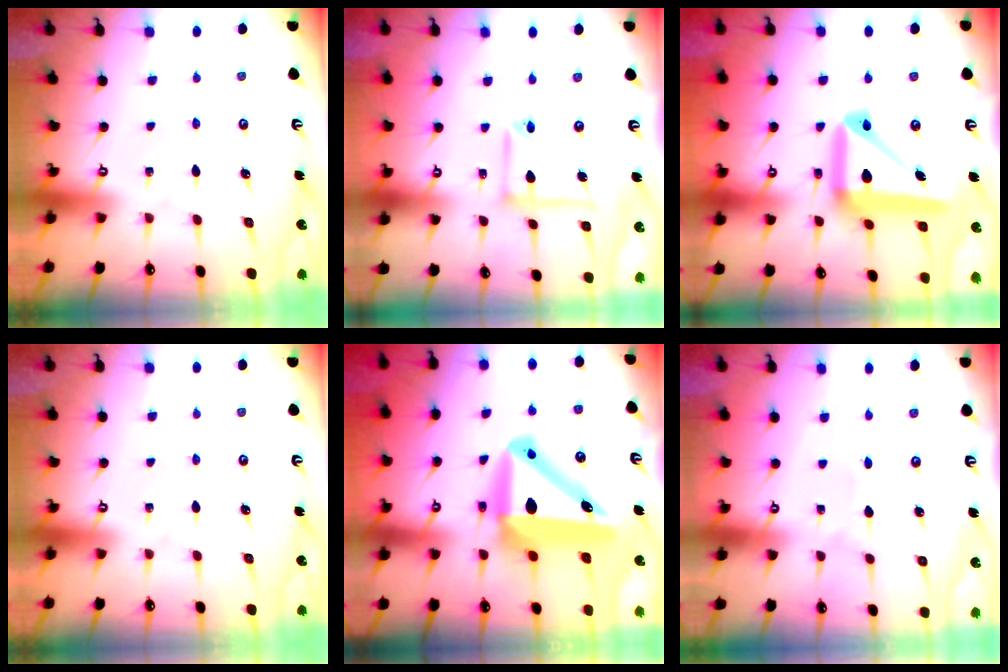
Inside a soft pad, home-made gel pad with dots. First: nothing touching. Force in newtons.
{"total": 9.0, "press": 9.0, "slide": 0.7}
{"total": 16.7, "press": 16.5, "slide": 2.5}
{"total": 0.0}
{"total": 15.6, "press": 14.9, "slide": 4.6}
{"total": 1.4, "press": 1.3, "slide": 0.1}